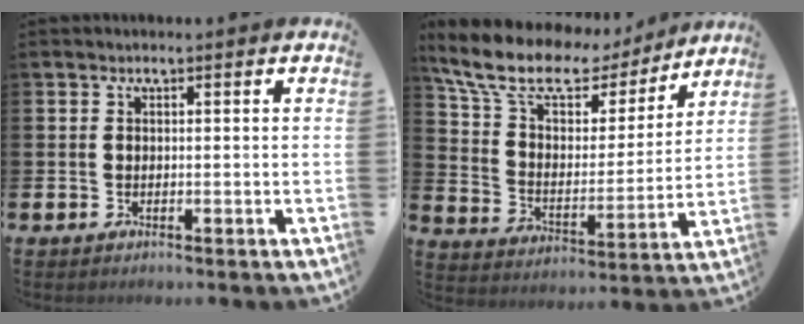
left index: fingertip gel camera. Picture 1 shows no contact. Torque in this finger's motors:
{"motor_torque": [1.11, -1.03, 0.63, 0.21]}